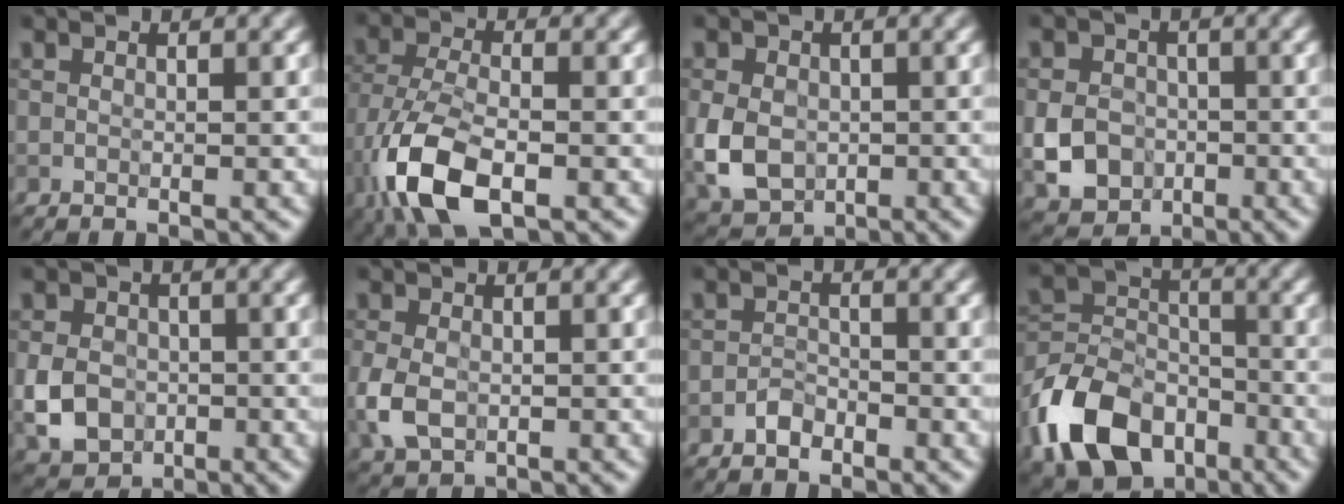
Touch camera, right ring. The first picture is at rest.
{"total": 8.8, "force": [-3.9, 4.0, 6.8], "torque": [-0.153, -0.011, -0.081]}
{"total": 5.5, "force": [-0.9, 4.2, 3.4], "torque": [-0.080, -0.010, -0.019]}
{"total": 4.7, "force": [-1.2, 3.9, 2.2], "torque": [-0.045, -0.002, -0.030]}
{"total": 4.7, "force": [-1.1, 3.8, 2.5], "torque": [-0.056, -0.005, -0.027]}
{"total": 3.7, "force": [-0.8, 2.6, 2.4], "torque": [-0.064, -0.010, -0.017]}
{"total": 1.5, "force": [-1.1, 0.8, 0.6], "torque": [-0.007, 0.005, -0.023]}
{"total": 10.2, "force": [-5.5, 6.7, 5.3], "torque": [-0.105, -0.004, -0.118]}